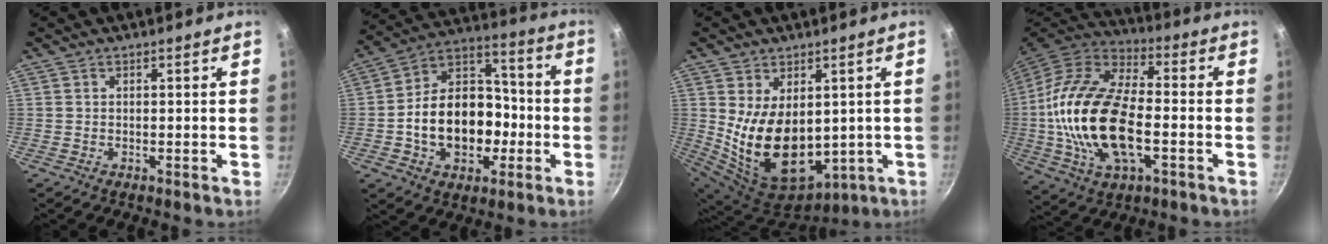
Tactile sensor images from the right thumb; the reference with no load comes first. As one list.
[{"total": 18.6, "force": [-3.8, 13.7, 12.1], "torque": [-0.161, 0.056, -0.061]}, {"total": 18.0, "force": [1.1, 11.9, 13.6], "torque": [-0.226, -0.032, 0.054]}, {"total": 23.8, "force": [-3.3, 12.6, 19.9], "torque": [-0.384, 0.026, -0.065]}]